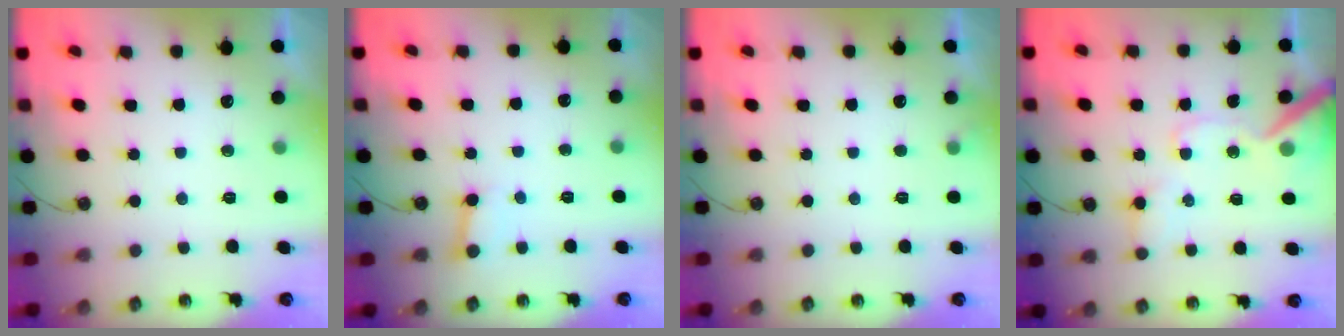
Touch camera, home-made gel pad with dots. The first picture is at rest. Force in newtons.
{"total": 4.3, "press": 4.3, "slide": 0.3}
{"total": 2.6, "press": 2.6, "slide": 0.4}
{"total": 13.6, "press": 13.5, "slide": 1.7}